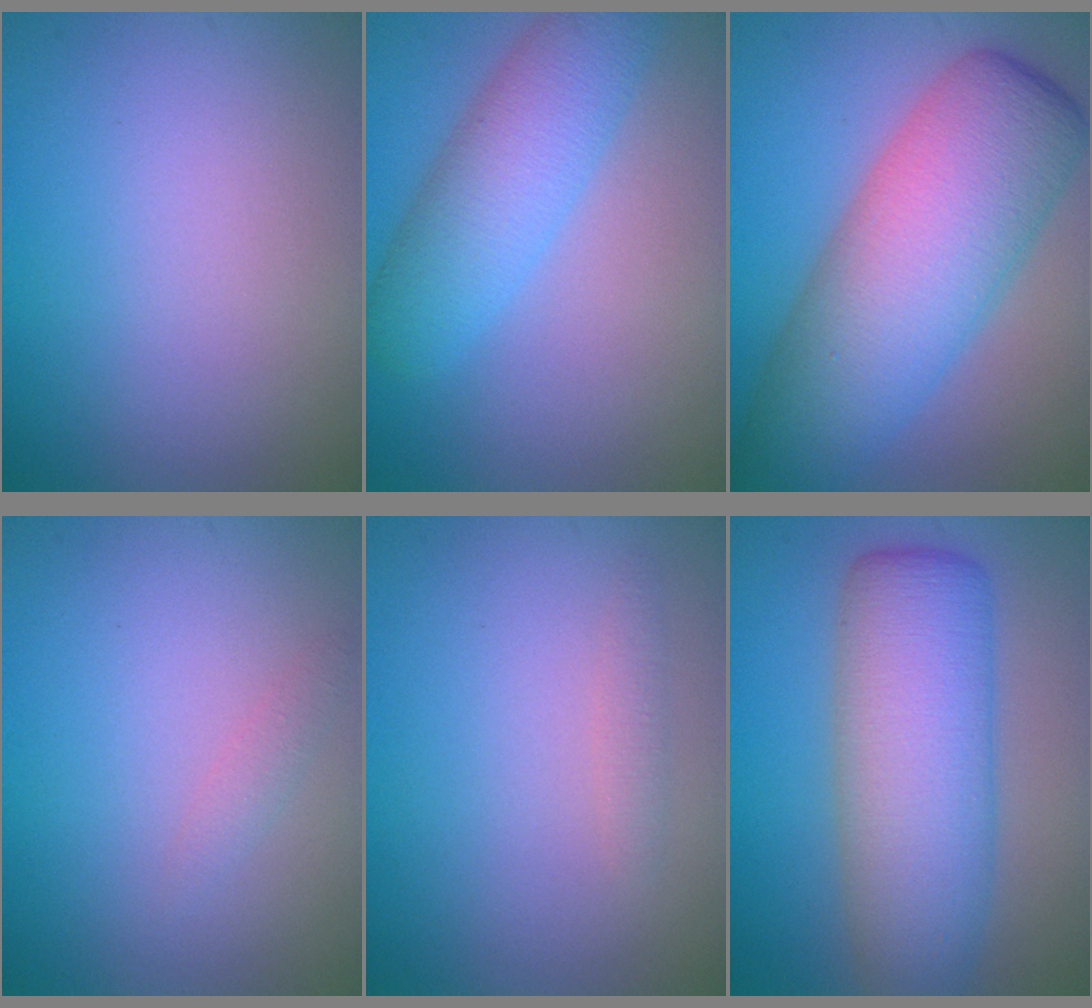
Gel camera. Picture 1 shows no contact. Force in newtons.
{"total": 5.4, "press": 5.4, "slide": 0.2}
{"total": 10.9, "press": 10.8, "slide": 0.4}
{"total": 1.0, "press": 0.9, "slide": 0.1}
{"total": 0.8, "press": 0.8, "slide": 0.0}
{"total": 8.7, "press": 8.7, "slide": 0.3}